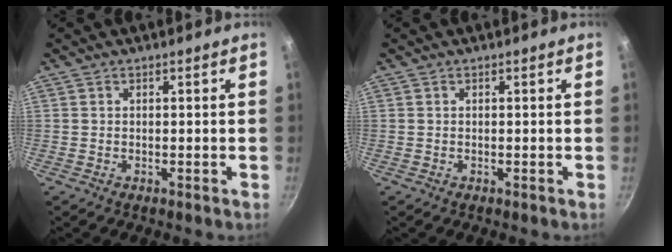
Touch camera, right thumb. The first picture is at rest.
{"total": 0.0}